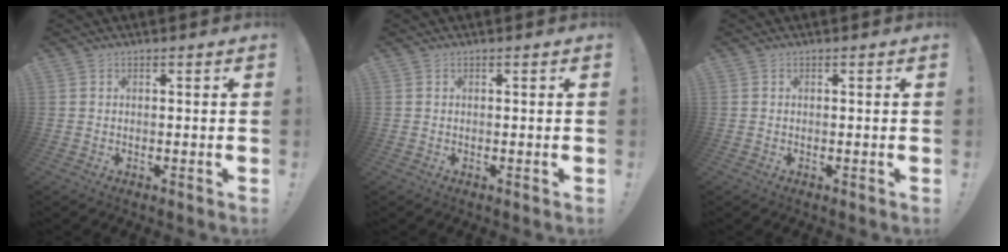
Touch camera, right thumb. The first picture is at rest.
{"total": 0.0}
{"total": 0.0}